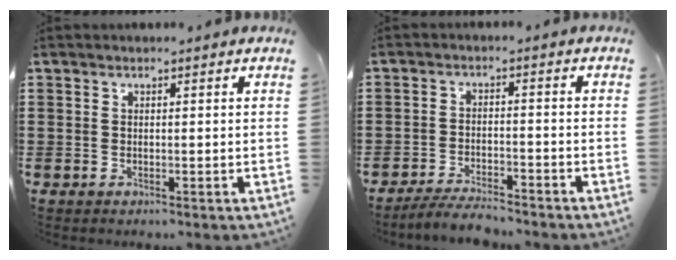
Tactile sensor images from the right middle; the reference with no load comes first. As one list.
[{"total": 4.2, "force": [-4.0, 0.5, 1.3], "torque": [-0.029, 0.000, -0.082]}]